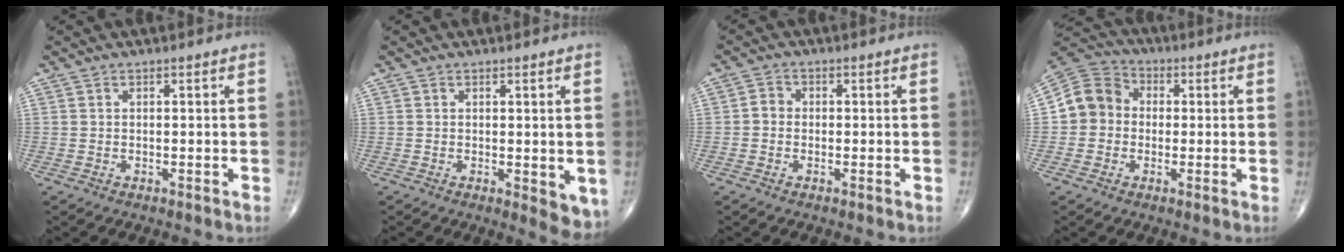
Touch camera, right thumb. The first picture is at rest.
{"total": 5.0, "force": [-0.6, 2.2, 4.5], "torque": [-0.046, -0.013, -0.005]}
{"total": 2.2, "force": [-0.4, 1.9, 1.0], "torque": [-0.006, 0.007, -0.014]}
{"total": 8.9, "force": [-0.2, 8.1, 3.7], "torque": [-0.048, 0.029, -0.019]}